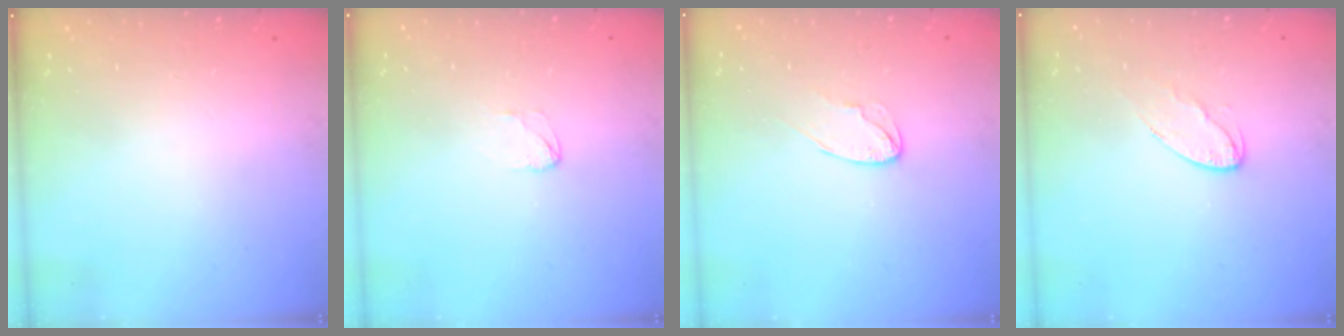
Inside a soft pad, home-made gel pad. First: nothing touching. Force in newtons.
{"total": 2.5, "press": 2.5, "slide": 0.1}
{"total": 6.1, "press": 6.1, "slide": 0.5}
{"total": 5.7, "press": 5.7, "slide": 0.5}